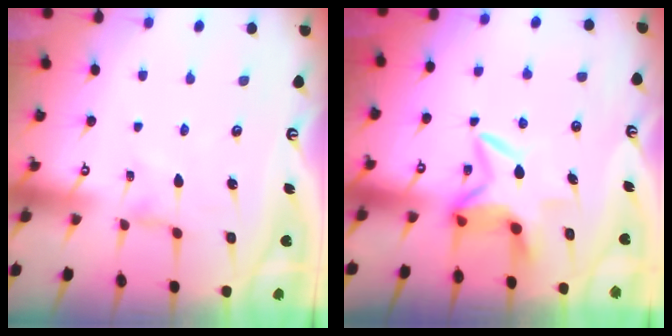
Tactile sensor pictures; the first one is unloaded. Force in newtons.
{"total": 6.2, "press": 6.2, "slide": 0.6}